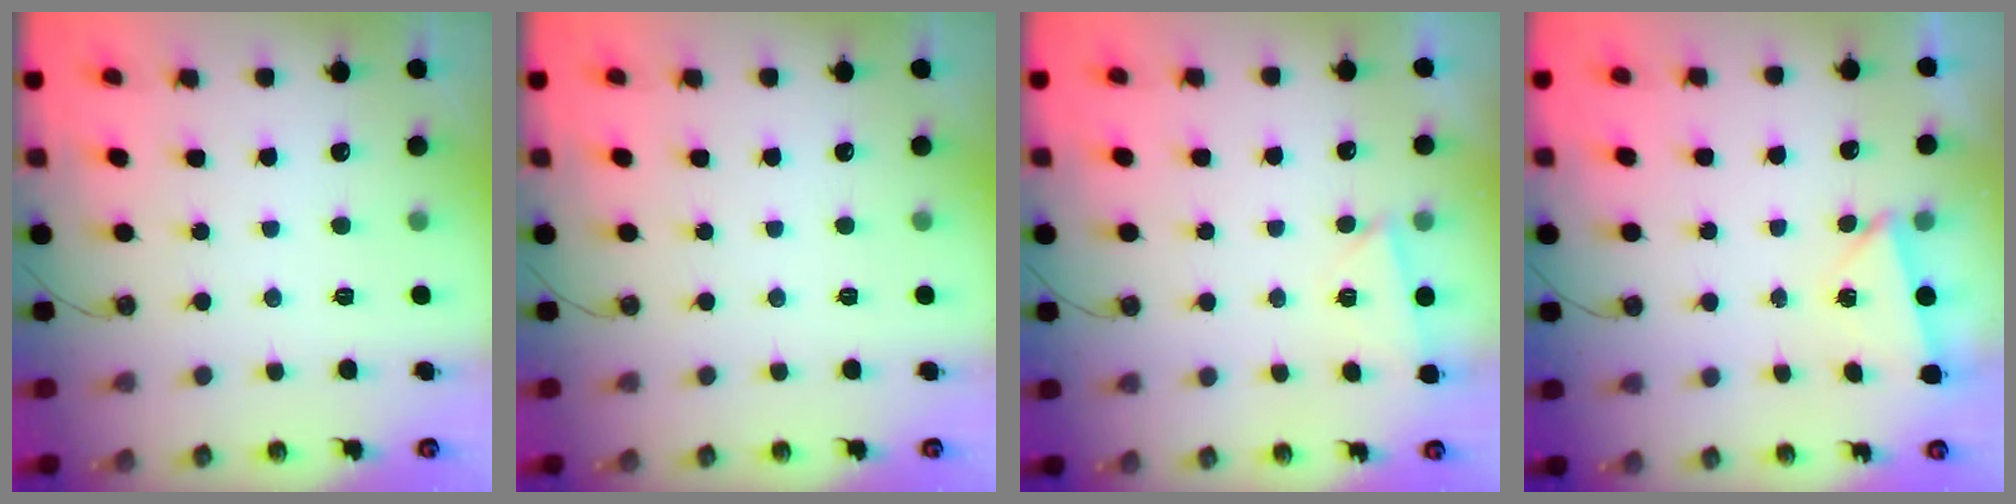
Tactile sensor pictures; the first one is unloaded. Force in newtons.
{"total": 0.0}
{"total": 3.0, "press": 2.9, "slide": 0.5}
{"total": 2.3, "press": 2.0, "slide": 1.2}